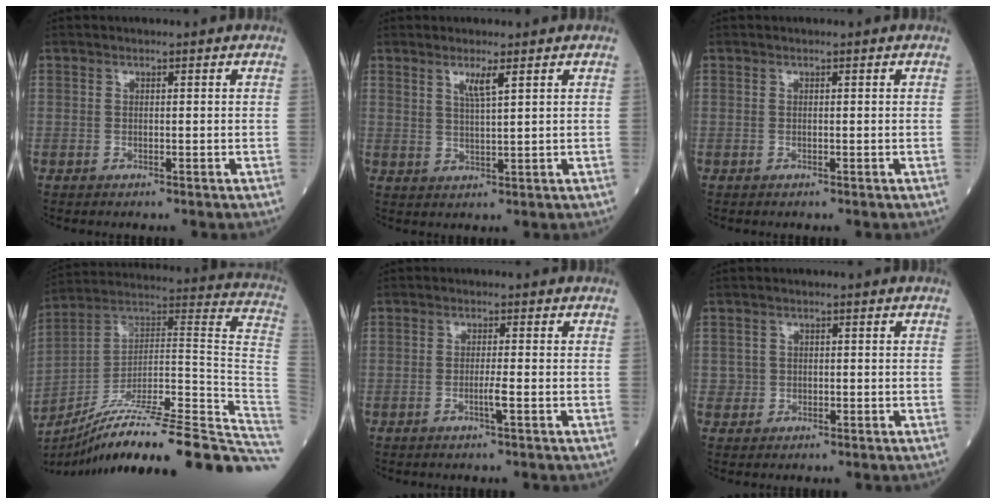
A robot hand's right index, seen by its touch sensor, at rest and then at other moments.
{"total": 3.1, "force": [1.8, -0.1, 2.5], "torque": [-0.052, -0.005, 0.036]}
{"total": 0.0}
{"total": 31.1, "force": [-24.4, 0.8, 19.3], "torque": [-0.154, 0.012, -0.361]}
{"total": 2.1, "force": [-0.8, -0.3, 1.9], "torque": [-0.038, -0.003, -0.016]}
{"total": 1.7, "force": [0.0, 1.7, 0.0], "torque": [0.006, 0.007, 0.001]}